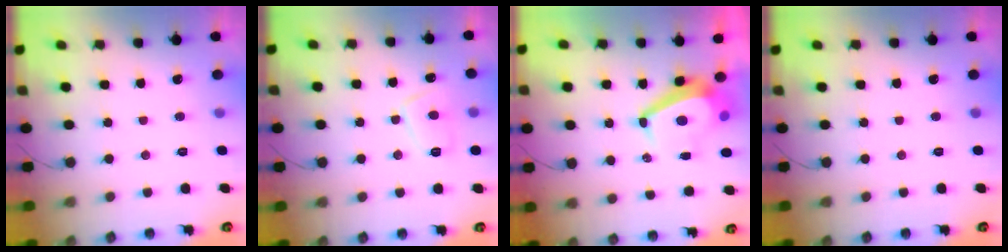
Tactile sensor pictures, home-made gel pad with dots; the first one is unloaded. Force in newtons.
{"total": 8.2, "press": 8.2, "slide": 0.8}
{"total": 6.8, "press": 6.8, "slide": 0.8}
{"total": 0.0}